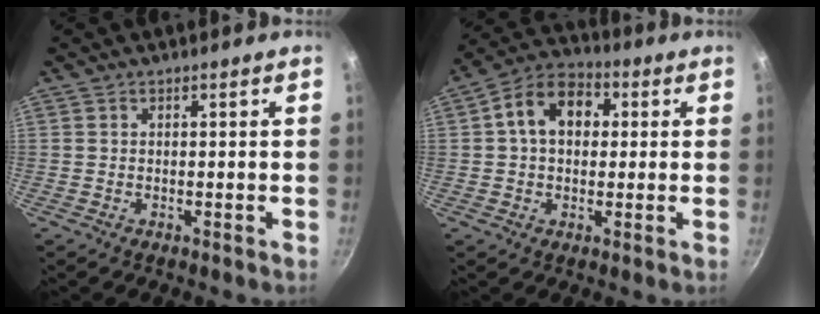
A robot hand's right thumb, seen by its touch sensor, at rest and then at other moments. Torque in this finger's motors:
{"motor_torque": [0.17, 1.64, 0.96, 0.01, 0.07]}